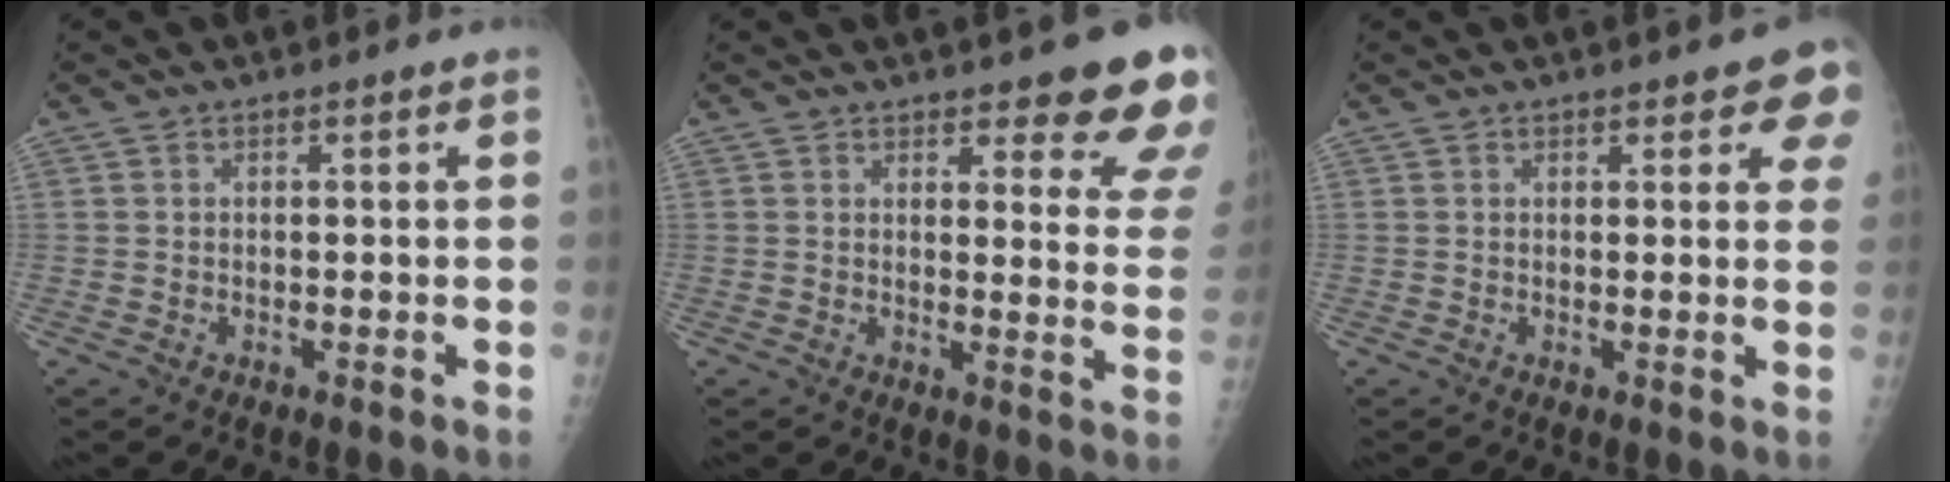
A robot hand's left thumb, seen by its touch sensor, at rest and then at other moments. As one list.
[{"total": 13.9, "force": [10.4, 4.0, 8.3], "torque": [-0.054, -0.061, 0.106]}, {"total": 6.4, "force": [4.4, 2.4, 3.9], "torque": [-0.012, -0.014, 0.041]}]